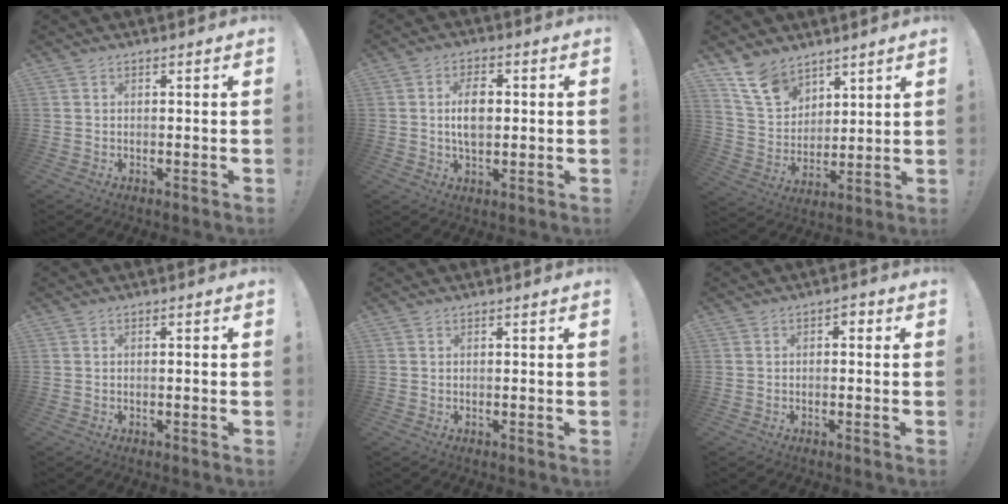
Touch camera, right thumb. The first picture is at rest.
{"total": 7.7, "force": [0.8, 4.7, 6.1], "torque": [-0.104, 0.002, 0.009]}
{"total": 12.6, "force": [9.4, 7.2, 4.4], "torque": [-0.098, -0.056, 0.185]}
{"total": 0.8, "force": [-0.3, -0.2, 0.7], "torque": [-0.013, 0.000, -0.005]}
{"total": 0.0}
{"total": 1.6, "force": [-0.7, 1.1, 1.0], "torque": [-0.010, 0.007, -0.016]}